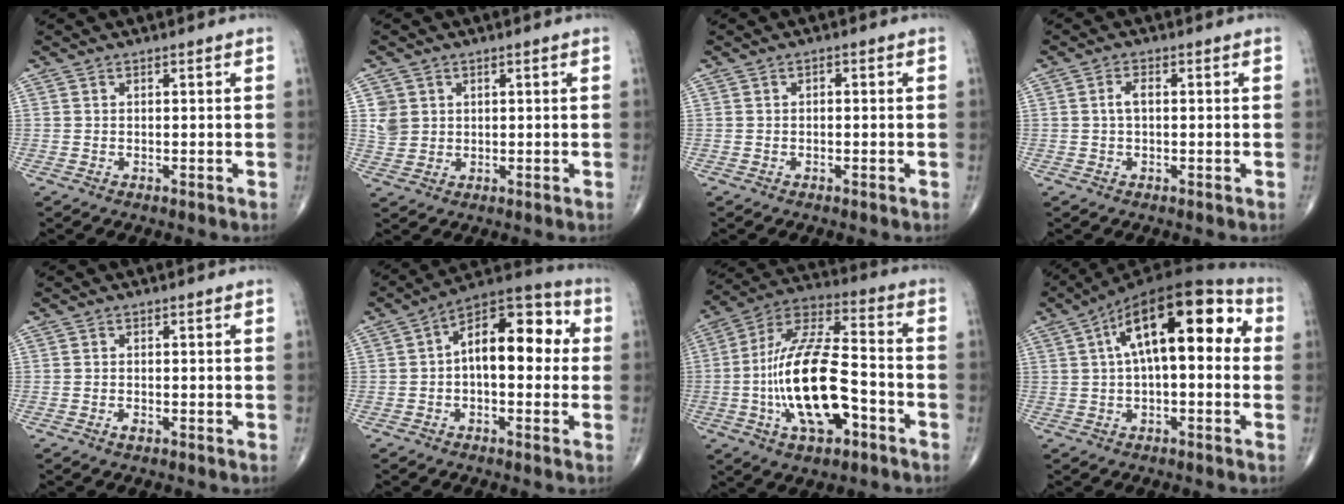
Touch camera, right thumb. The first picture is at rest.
{"total": 3.8, "force": [1.2, 3.4, 1.3], "torque": [-0.010, -0.007, 0.027]}
{"total": 0.7, "force": [0.0, 0.4, 0.6], "torque": [-0.003, 0.003, -0.004]}
{"total": 2.0, "force": [0.0, 1.0, 1.8], "torque": [-0.035, 0.007, -0.001]}
{"total": 0.9, "force": [-0.5, 0.4, 0.6], "torque": [-0.009, 0.001, -0.010]}
{"total": 14.1, "force": [0.9, 7.5, 11.9], "torque": [-0.144, 0.045, -0.002]}
{"total": 20.1, "force": [-5.2, 8.5, 17.5], "torque": [-0.325, 0.042, -0.089]}
{"total": 18.8, "force": [3.7, 8.1, 16.5], "torque": [-0.238, 0.044, 0.043]}